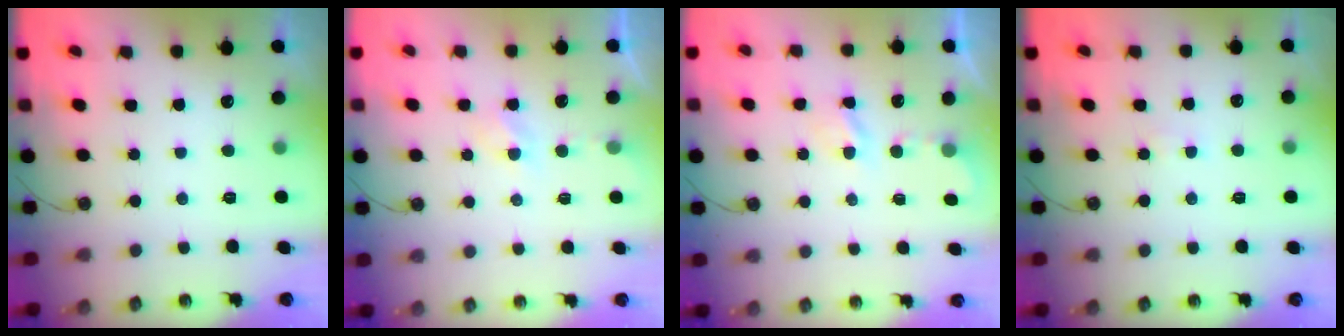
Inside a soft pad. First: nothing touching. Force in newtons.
{"total": 3.3, "press": 3.3, "slide": 0.5}
{"total": 3.4, "press": 3.4, "slide": 0.5}
{"total": 1.9, "press": 1.9, "slide": 0.2}